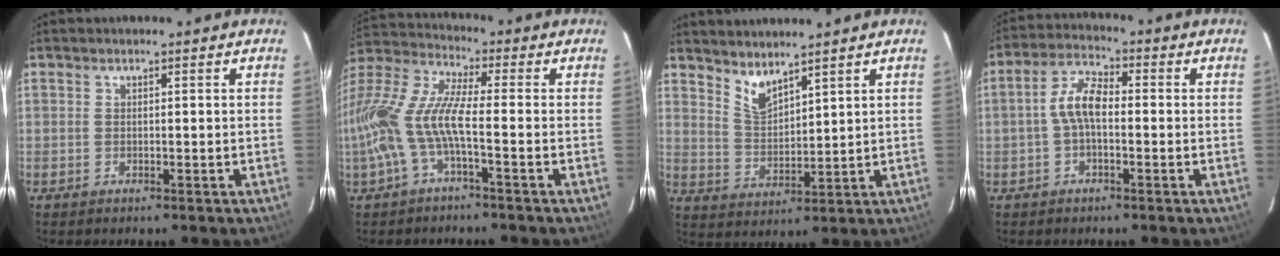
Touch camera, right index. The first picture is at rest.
{"total": 15.1, "force": [-3.9, 4.0, 14.0], "torque": [-0.289, -0.006, -0.083]}
{"total": 5.6, "force": [4.7, 1.5, 2.7], "torque": [-0.047, -0.007, 0.094]}
{"total": 6.0, "force": [-0.9, 2.7, 5.2], "torque": [-0.110, 0.021, -0.020]}